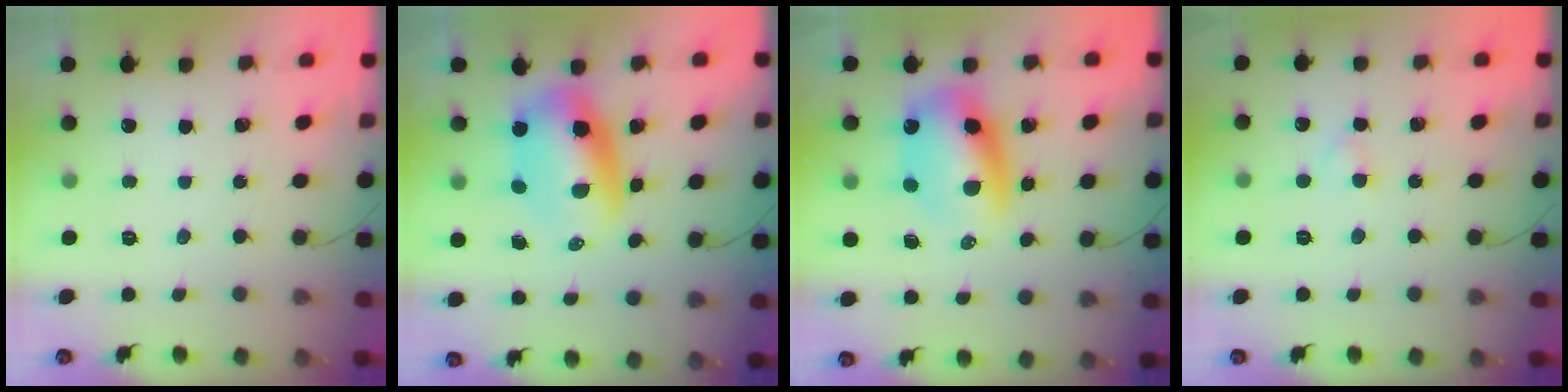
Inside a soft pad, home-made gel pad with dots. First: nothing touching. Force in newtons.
{"total": 9.9, "press": 9.5, "slide": 2.7}
{"total": 12.2, "press": 11.7, "slide": 3.4}
{"total": 2.3, "press": 2.0, "slide": 1.0}